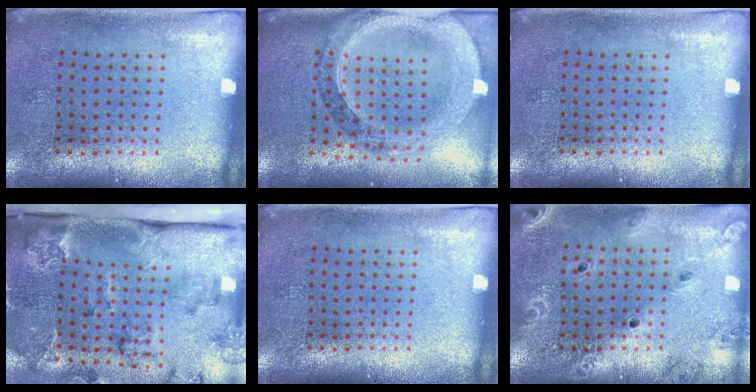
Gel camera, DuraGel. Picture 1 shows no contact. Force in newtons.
{"total": 1.8, "press": 1.7, "slide": 0.5}
{"total": 0.0}
{"total": 2.8, "press": 2.4, "slide": 1.5}
{"total": 0.0}
{"total": 1.9, "press": 1.8, "slide": 0.7}